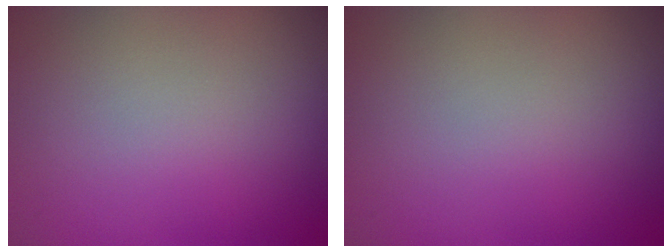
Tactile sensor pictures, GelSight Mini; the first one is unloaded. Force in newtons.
{"total": 0.0}